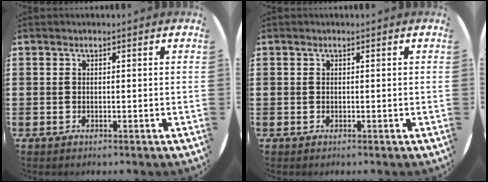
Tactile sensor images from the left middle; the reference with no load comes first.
{"total": 0.0}